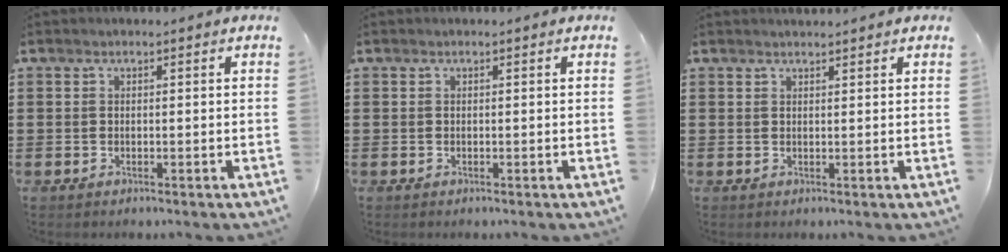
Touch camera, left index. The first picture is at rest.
{"total": 0.0}
{"total": 1.0, "force": [1.0, 0.1, 0.2], "torque": [-0.005, 0.000, 0.019]}